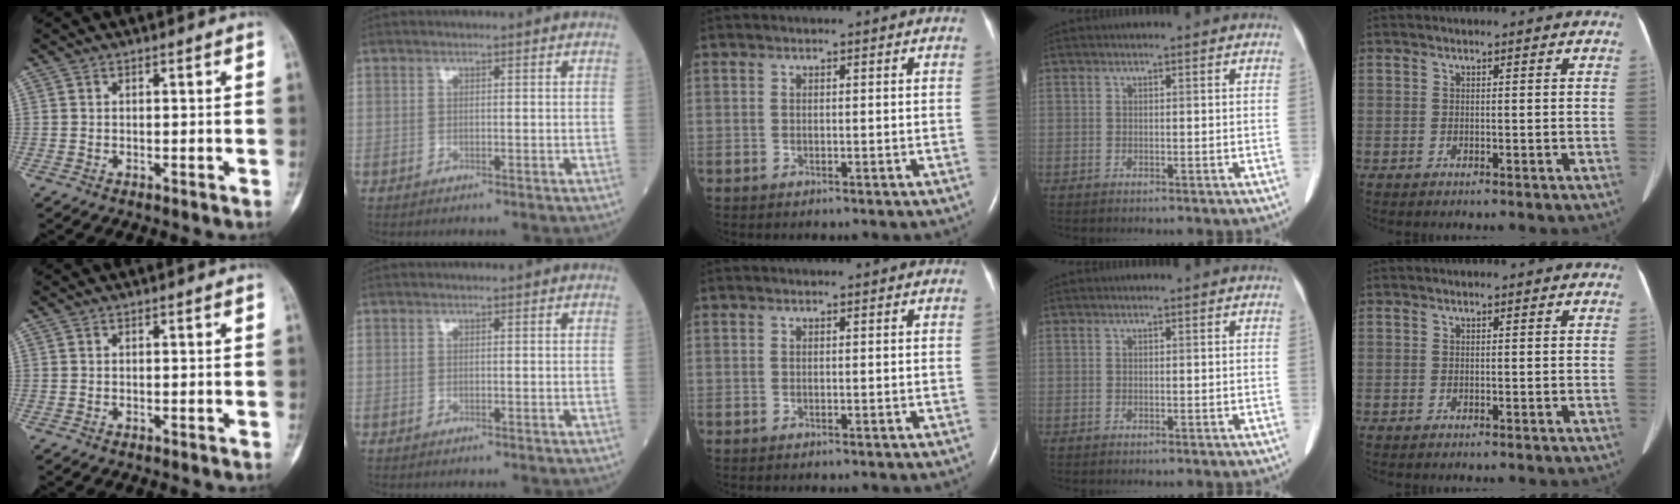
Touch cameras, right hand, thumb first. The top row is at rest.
{}